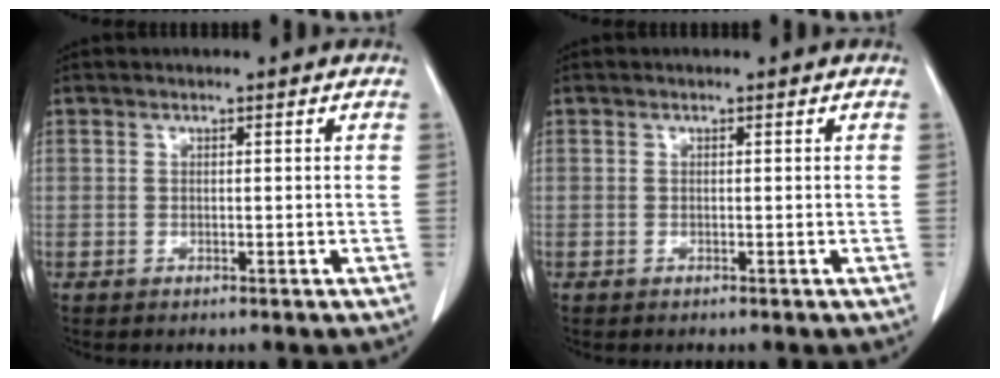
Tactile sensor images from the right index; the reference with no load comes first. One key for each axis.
{"total": 0.0}